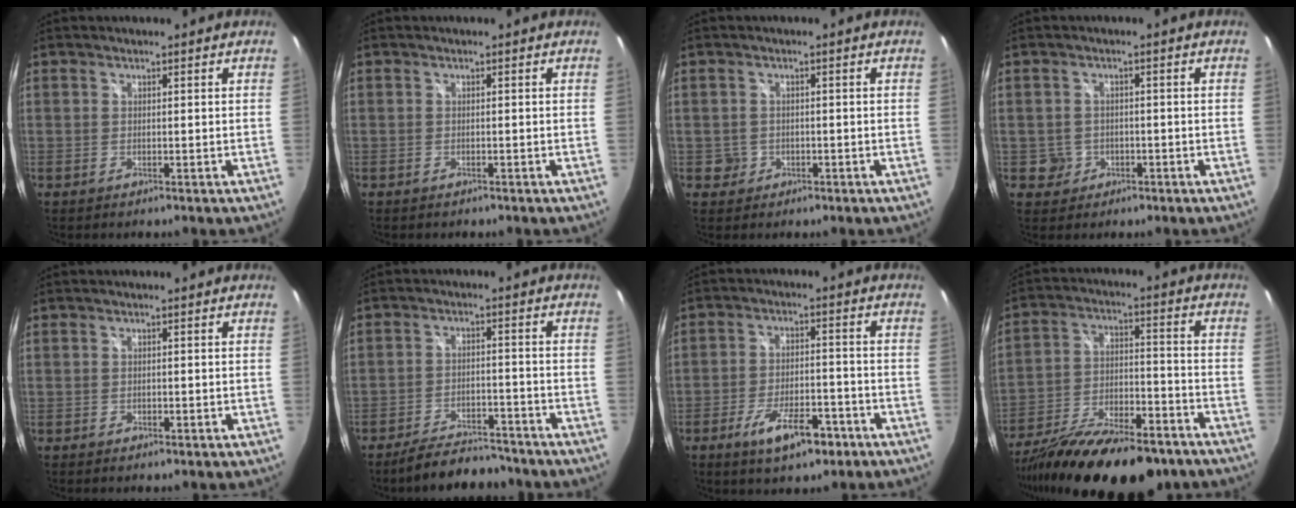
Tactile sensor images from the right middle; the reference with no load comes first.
{"total": 0.8, "force": [-0.6, 0.4, 0.2], "torque": [-0.006, 0.001, -0.009]}
{"total": 2.4, "force": [-0.7, 2.3, 0.2], "torque": [-0.007, 0.001, -0.009]}
{"total": 3.5, "force": [-1.1, 3.3, 0.3], "torque": [-0.013, 0.006, -0.013]}
{"total": 0.8, "force": [-0.4, 0.5, 0.5], "torque": [-0.007, -0.001, -0.008]}
{"total": 10.2, "force": [-9.1, 2.9, 3.7], "torque": [-0.089, 0.004, -0.131]}
{"total": 9.9, "force": [-5.8, 3.8, 7.1], "torque": [-0.140, -0.005, -0.089]}
{"total": 24.4, "force": [-18.4, 7.7, 14.1], "torque": [-0.253, -0.043, -0.282]}